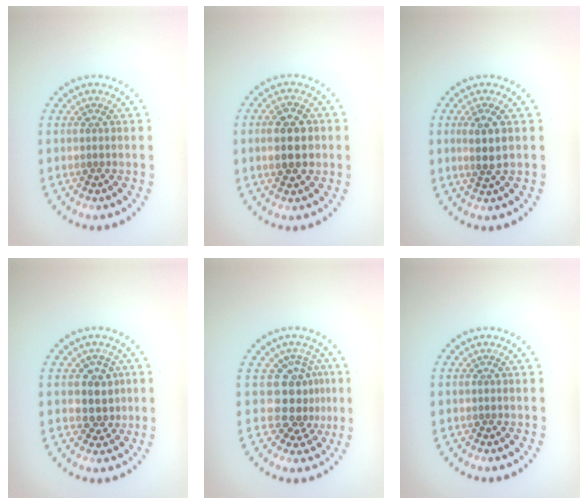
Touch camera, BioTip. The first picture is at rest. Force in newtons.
{"total": 4.6, "press": 4.6, "slide": 0.2}
{"total": 2.4, "press": 2.2, "slide": 1.0}
{"total": 2.5, "press": 2.2, "slide": 1.1}
{"total": 3.5, "press": 2.6, "slide": 2.3}
{"total": 0.0}